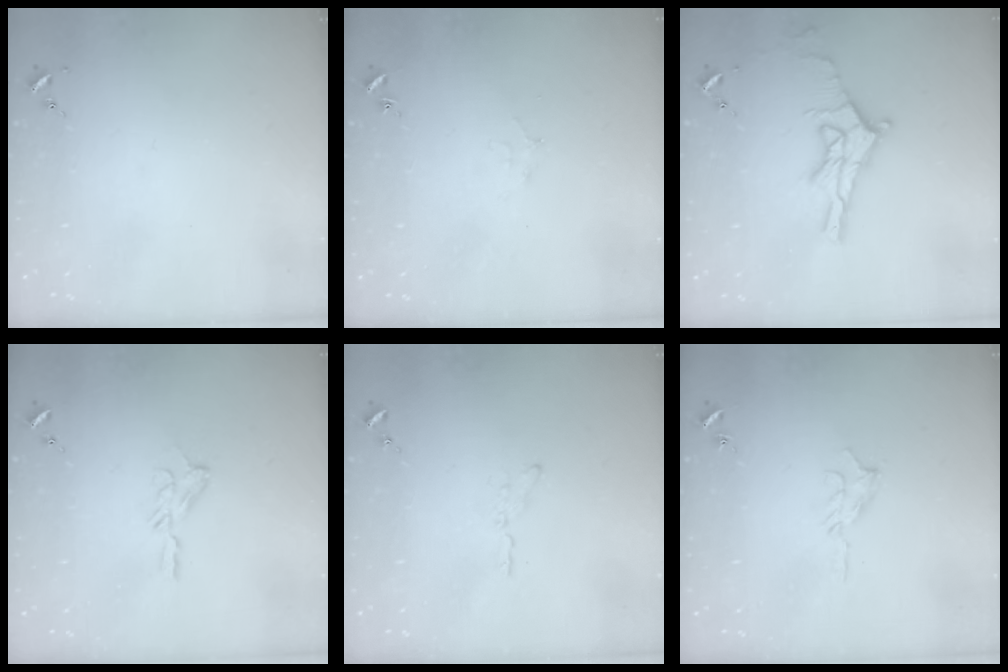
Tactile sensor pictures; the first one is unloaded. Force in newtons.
{"total": 5.8, "press": 5.8, "slide": 0.6}
{"total": 12.5, "press": 12.4, "slide": 0.8}
{"total": 6.9, "press": 6.9, "slide": 0.6}
{"total": 3.7, "press": 3.7, "slide": 0.3}
{"total": 5.8, "press": 5.7, "slide": 0.8}